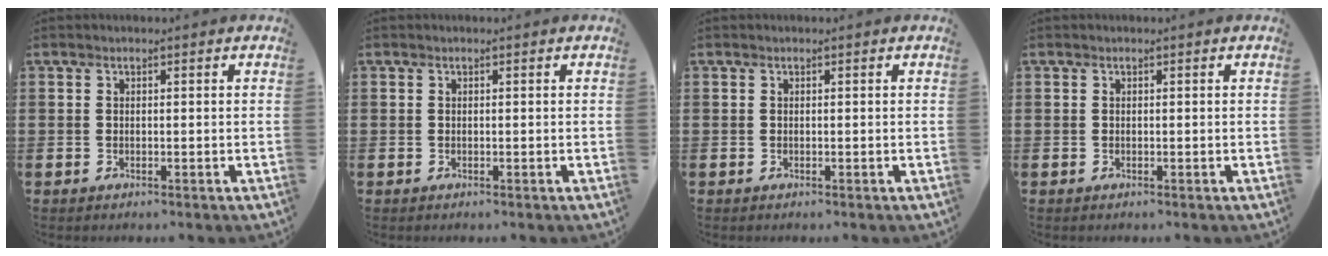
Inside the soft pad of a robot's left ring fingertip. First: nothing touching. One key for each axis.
{"total": 0.0}
{"total": 0.0}
{"total": 0.0}